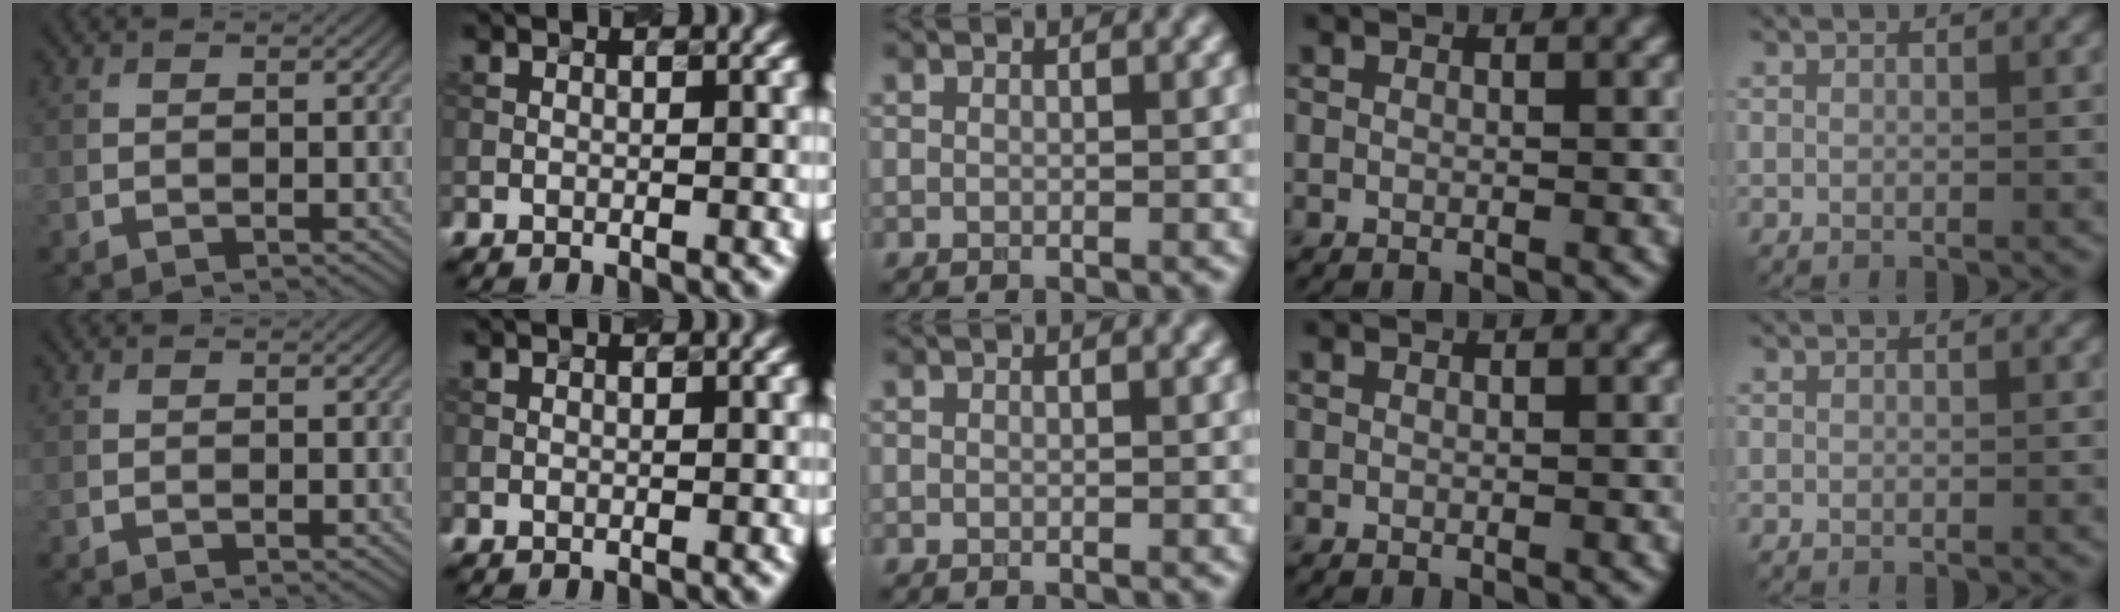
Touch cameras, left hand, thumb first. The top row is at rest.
{}